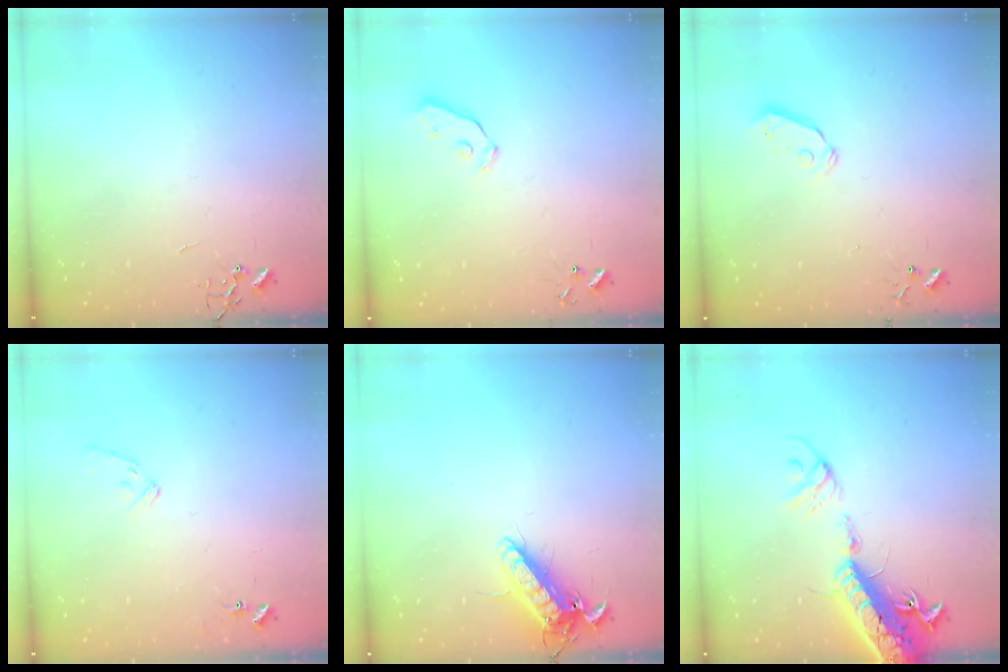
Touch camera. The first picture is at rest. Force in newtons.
{"total": 3.7, "press": 3.6, "slide": 0.8}
{"total": 6.4, "press": 6.4, "slide": 0.6}
{"total": 8.2, "press": 8.2, "slide": 0.3}
{"total": 12.8, "press": 12.7, "slide": 1.9}
{"total": 22.7, "press": 22.1, "slide": 4.9}